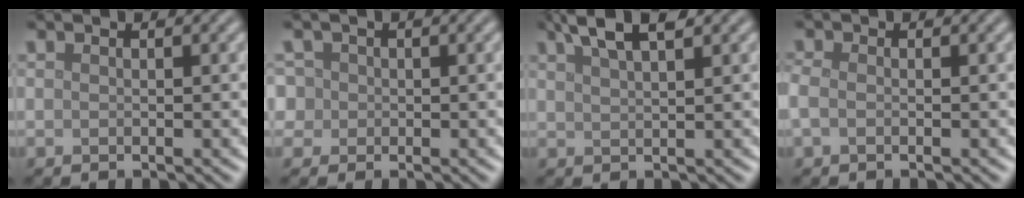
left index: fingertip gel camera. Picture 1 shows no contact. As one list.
[{"total": 4.4, "force": [1.3, 3.9, 1.7], "torque": [-0.027, 0.032, -0.001]}, {"total": 4.0, "force": [2.9, 0.9, 2.7], "torque": [-0.038, 0.014, 0.048]}, {"total": 1.1, "force": [-0.3, 0.7, 0.8], "torque": [-0.022, 0.000, -0.012]}]